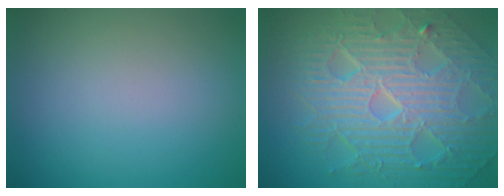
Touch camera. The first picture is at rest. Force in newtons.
{"total": 10.7, "press": 7.0, "slide": 8.1}